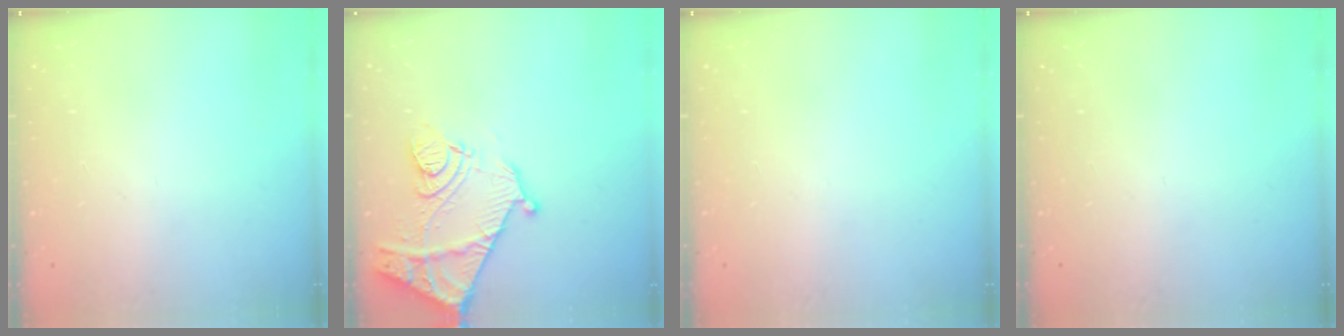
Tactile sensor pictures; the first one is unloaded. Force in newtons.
{"total": 14.3, "press": 14.3, "slide": 1.4}
{"total": 0.0}
{"total": 0.0}